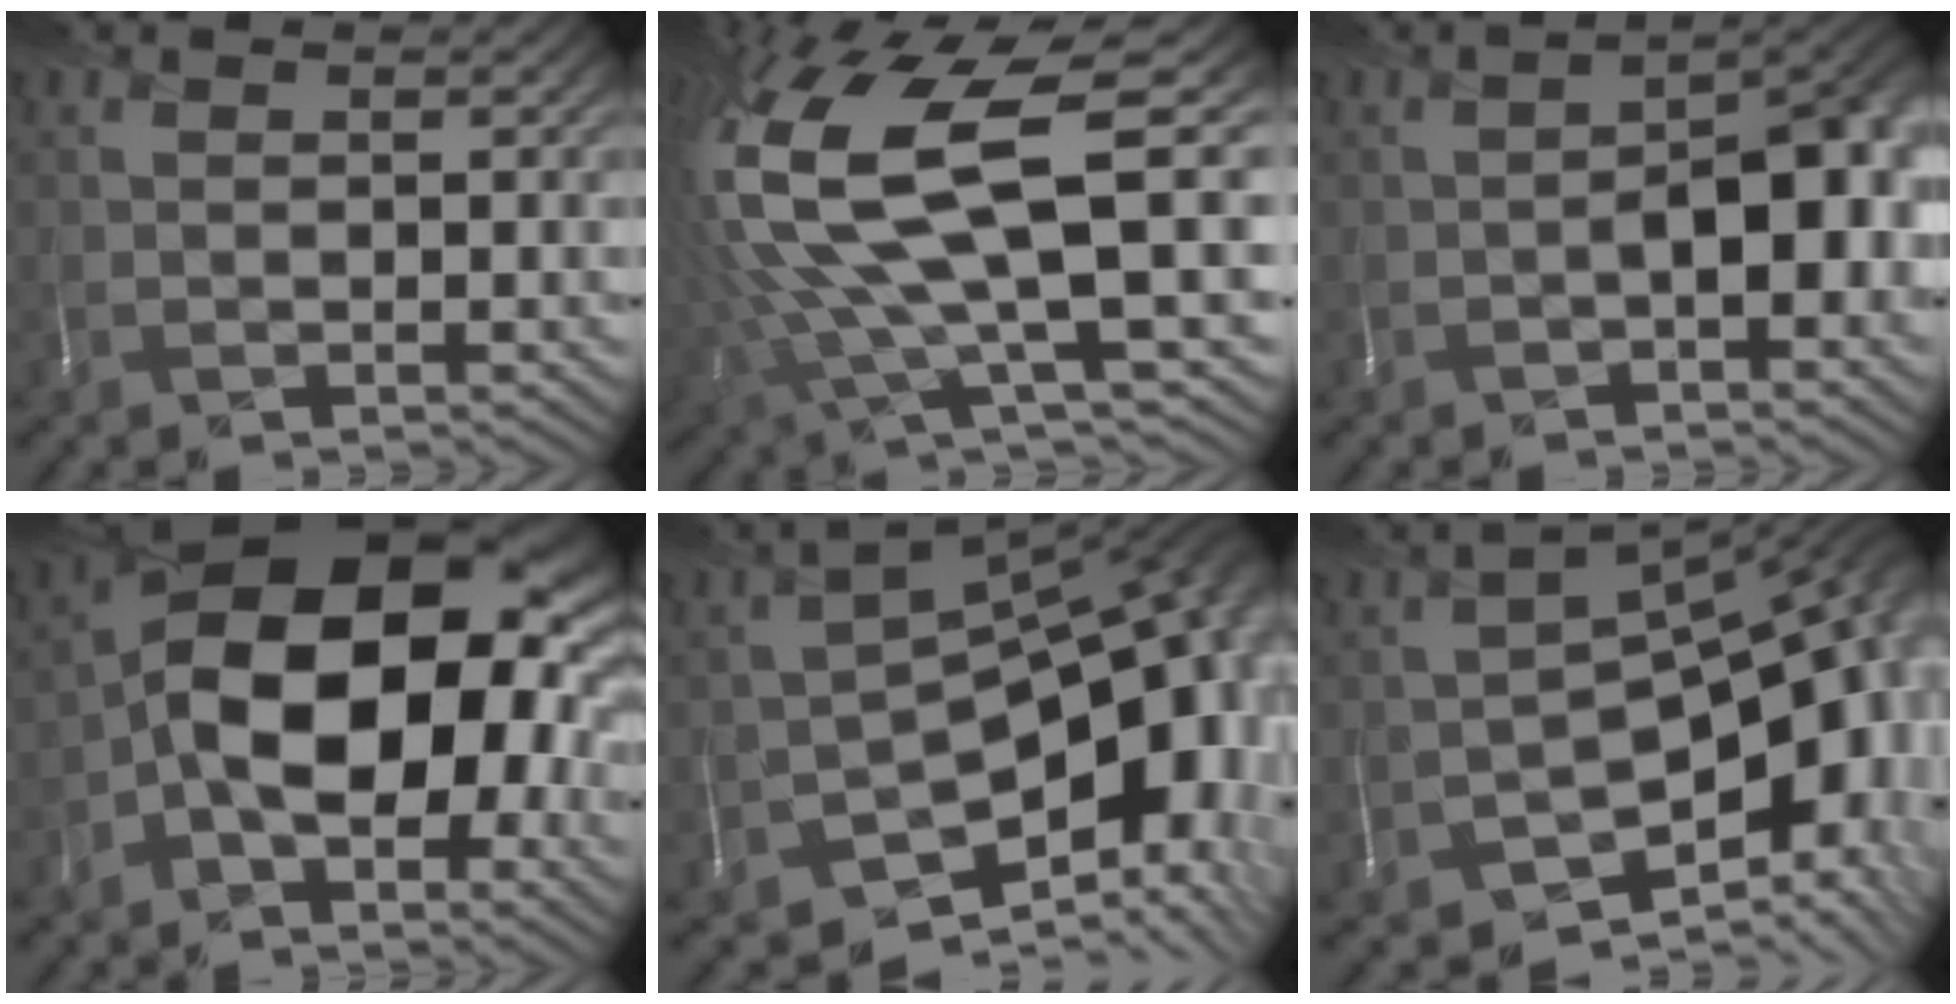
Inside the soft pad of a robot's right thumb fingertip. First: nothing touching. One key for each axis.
{"total": 16.0, "fx": 0.8, "fy": 4.7, "fz": 15.2, "tx": -0.337, "ty": -0.019, "tz": 0.031}
{"total": 6.7, "fx": -1.6, "fy": 2.3, "fz": 6.1, "tx": -0.085, "ty": 0.003, "tz": -0.020}
{"total": 15.6, "fx": -2.0, "fy": 8.8, "fz": 12.7, "tx": -0.201, "ty": 0.014, "tz": -0.040}
{"total": 13.9, "fx": -6.1, "fy": 8.1, "fz": 9.5, "tx": -0.131, "ty": -0.027, "tz": -0.086}
{"total": 12.5, "fx": -5.4, "fy": 7.0, "fz": 8.8, "tx": -0.112, "ty": -0.030, "tz": -0.075}